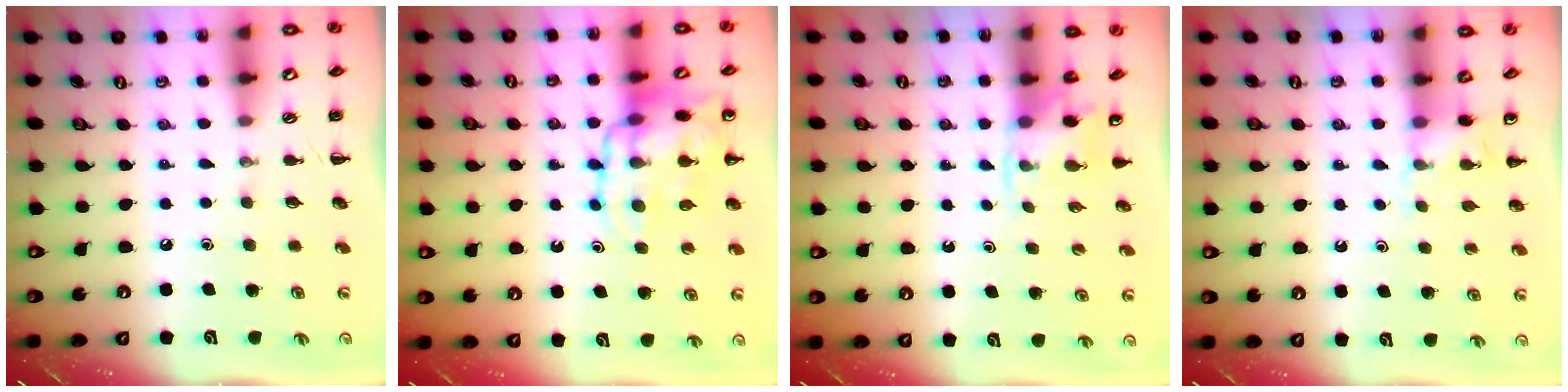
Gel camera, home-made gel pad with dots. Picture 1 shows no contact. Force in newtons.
{"total": 14.6, "press": 14.3, "slide": 3.0}
{"total": 2.6, "press": 2.5, "slide": 0.9}
{"total": 5.8, "press": 5.6, "slide": 1.4}